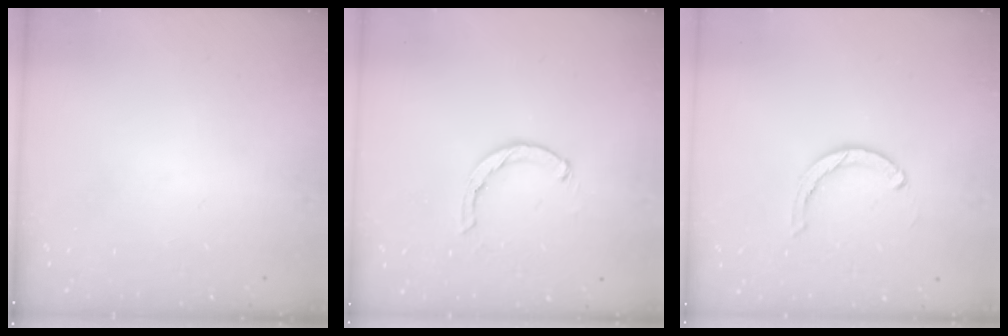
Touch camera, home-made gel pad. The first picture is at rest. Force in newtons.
{"total": 2.1, "press": 2.1, "slide": 0.3}
{"total": 3.5, "press": 3.4, "slide": 0.5}